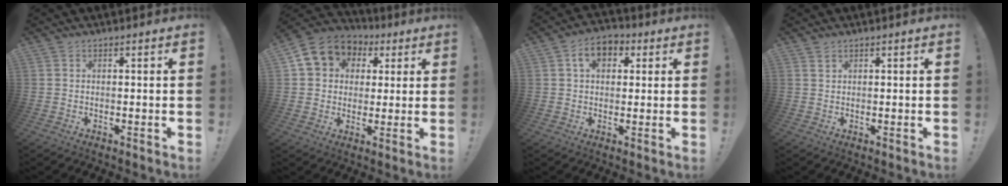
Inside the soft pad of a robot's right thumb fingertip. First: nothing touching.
{"total": 11.2, "force": [3.6, 9.5, 4.6], "torque": [-0.056, -0.014, 0.072]}
{"total": 8.1, "force": [2.8, 5.4, 5.3], "torque": [-0.071, 0.004, 0.047]}
{"total": 1.2, "force": [0.9, 0.6, 0.4], "torque": [-0.001, -0.003, 0.015]}